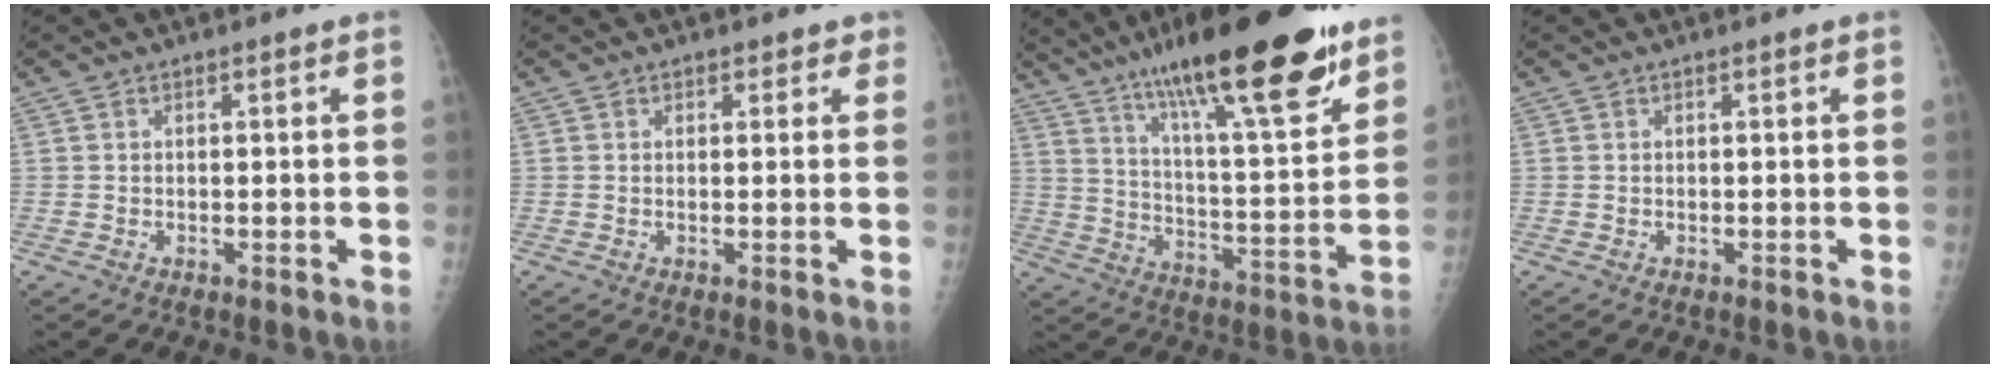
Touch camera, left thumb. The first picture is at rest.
{"total": 1.6, "force": [1.1, 1.2, 0.1], "torque": [0.023, -0.004, 0.006]}
{"total": 26.2, "force": [17.2, 5.8, 19.0], "torque": [-0.277, -0.059, 0.276]}
{"total": 0.0}